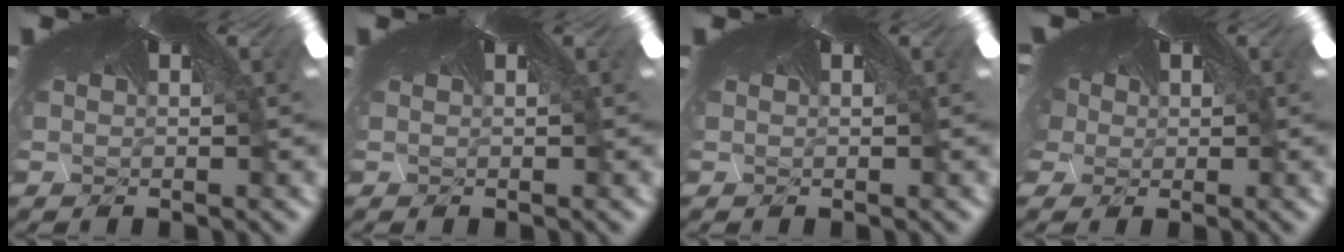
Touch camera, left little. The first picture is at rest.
{"total": 0.0}
{"total": 0.0}
{"total": 3.2, "force": [-2.3, 1.1, 1.9], "torque": [-0.048, -0.012, -0.021]}